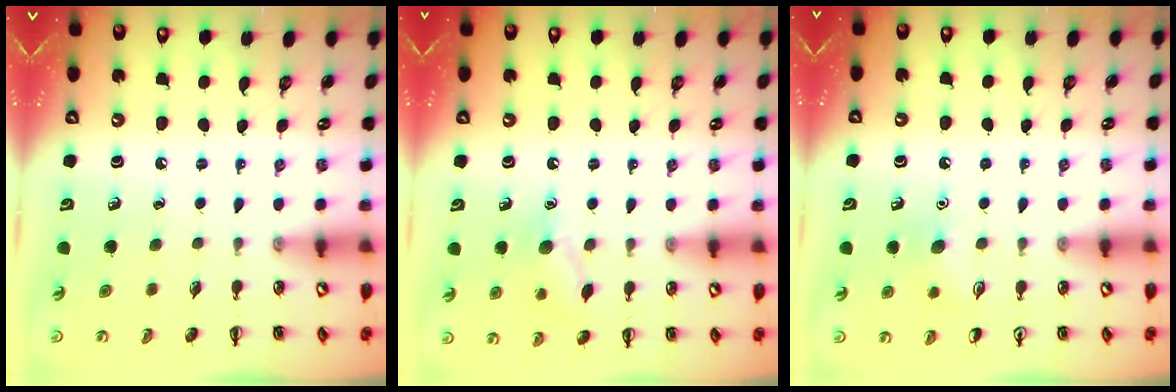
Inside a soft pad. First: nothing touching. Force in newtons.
{"total": 9.4, "press": 9.3, "slide": 1.5}
{"total": 7.7, "press": 7.5, "slide": 1.9}